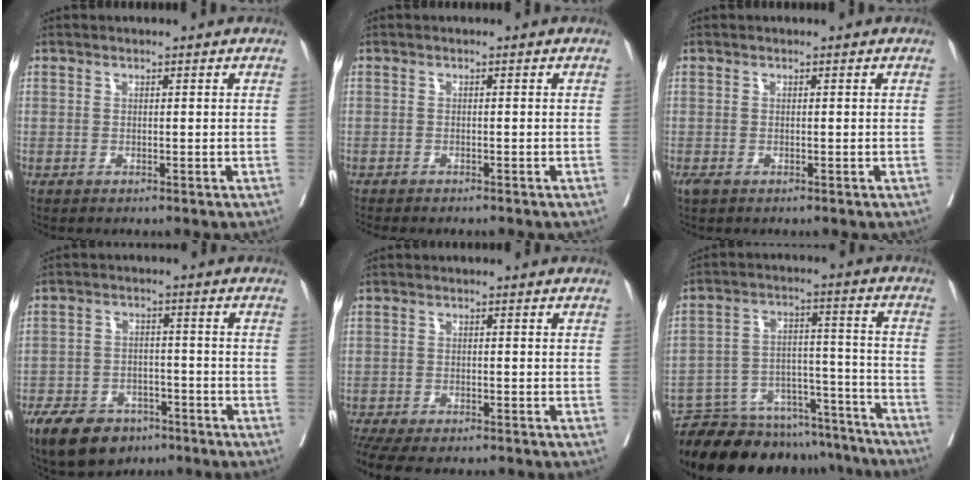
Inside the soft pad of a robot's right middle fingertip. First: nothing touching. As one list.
[{"total": 4.6, "force": [-4.1, 0.7, 2.0], "torque": [-0.025, -0.009, -0.057]}, {"total": 1.3, "force": [-0.8, 0.6, 0.8], "torque": [-0.018, -0.004, -0.010]}, {"total": 10.4, "force": [-7.1, 5.8, 4.8], "torque": [-0.091, -0.002, -0.117]}, {"total": 11.7, "force": [-10.0, 3.1, 5.2], "torque": [-0.107, -0.014, -0.138]}, {"total": 20.8, "force": [-19.2, 6.0, 5.3], "torque": [-0.089, 0.022, -0.275]}]